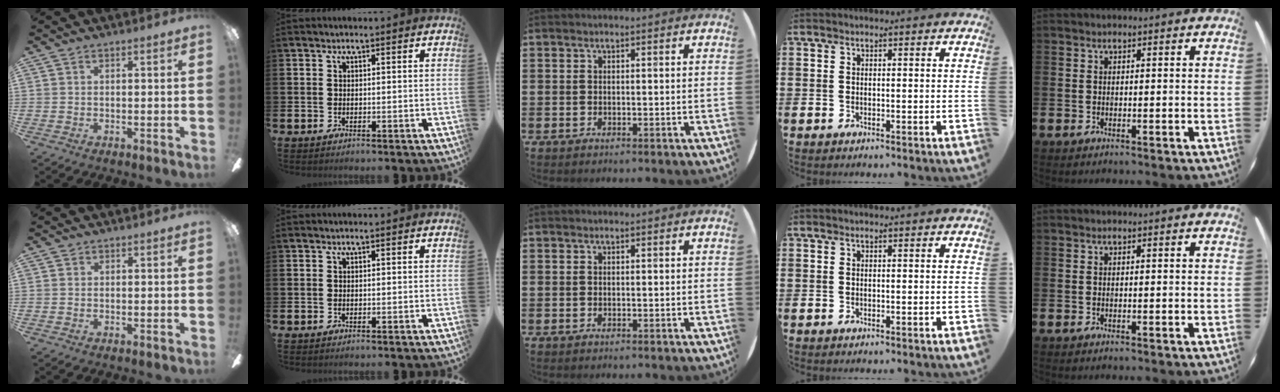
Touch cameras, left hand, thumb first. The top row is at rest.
{}